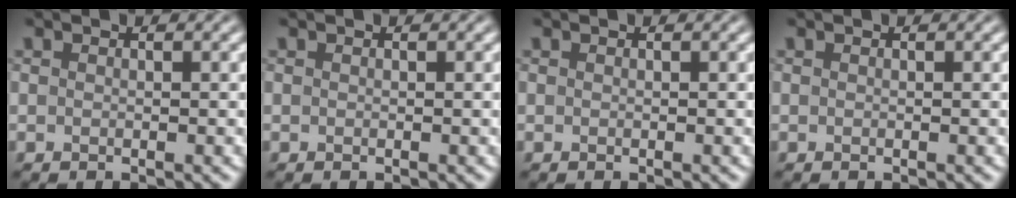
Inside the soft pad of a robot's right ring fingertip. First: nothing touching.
{"total": 0.0}
{"total": 0.0}
{"total": 0.0}